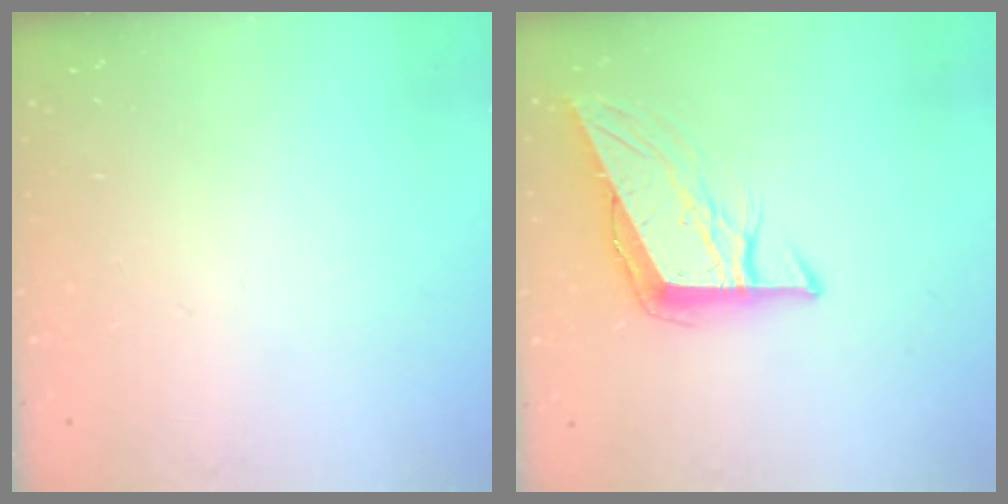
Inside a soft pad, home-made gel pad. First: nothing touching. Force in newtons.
{"total": 11.0, "press": 10.5, "slide": 3.0}